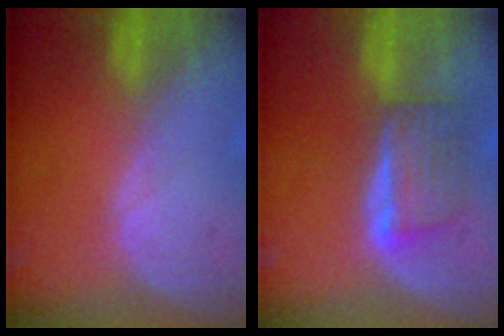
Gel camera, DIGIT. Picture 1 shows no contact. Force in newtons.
{"total": 5.6, "press": 5.3, "slide": 1.7}